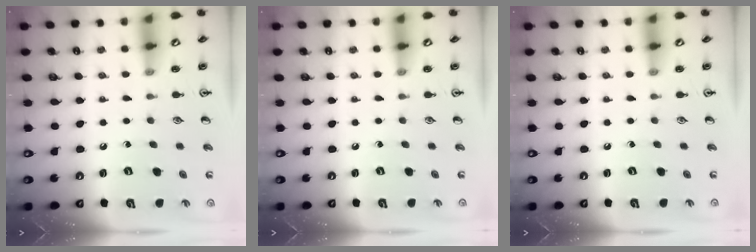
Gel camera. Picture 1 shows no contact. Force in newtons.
{"total": 0.0}
{"total": 0.0}